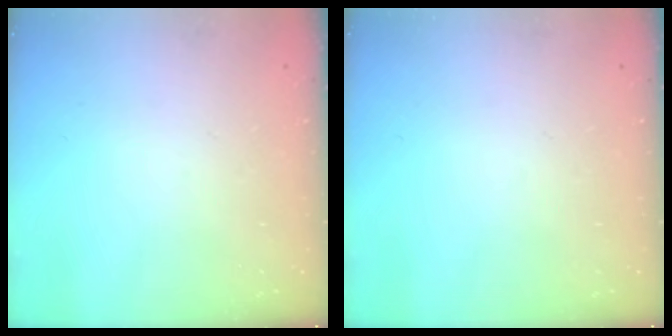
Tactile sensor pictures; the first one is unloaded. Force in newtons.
{"total": 0.0}